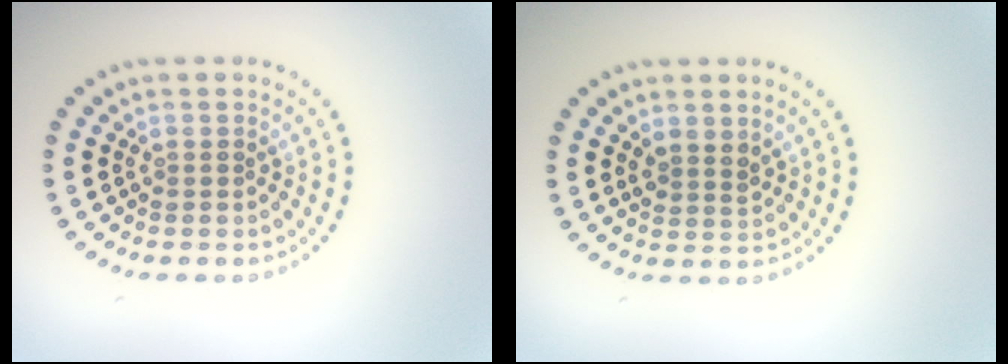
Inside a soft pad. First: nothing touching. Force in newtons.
{"total": 1.6, "press": 1.3, "slide": 0.9}